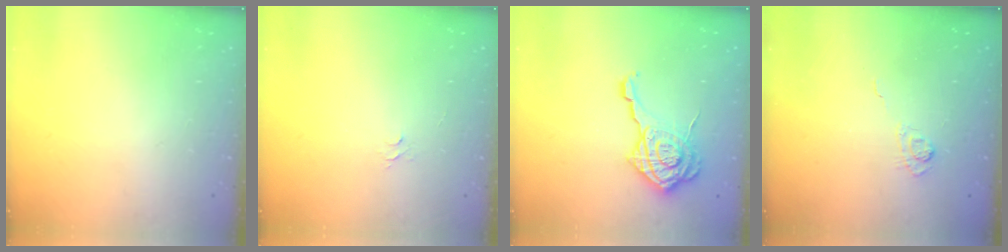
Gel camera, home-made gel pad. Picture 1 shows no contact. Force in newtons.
{"total": 3.7, "press": 3.7, "slide": 0.4}
{"total": 14.0, "press": 14.0, "slide": 1.0}
{"total": 3.8, "press": 3.5, "slide": 1.6}